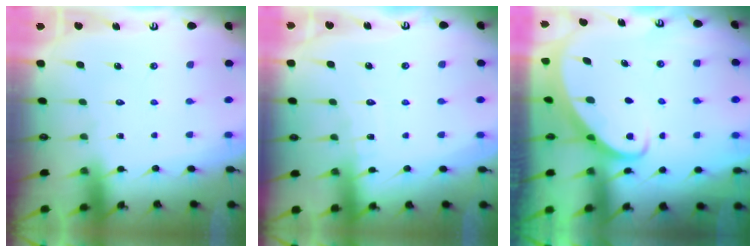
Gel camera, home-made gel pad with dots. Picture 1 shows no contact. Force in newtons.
{"total": 5.8, "press": 5.8, "slide": 0.4}
{"total": 2.4, "press": 2.4, "slide": 0.3}